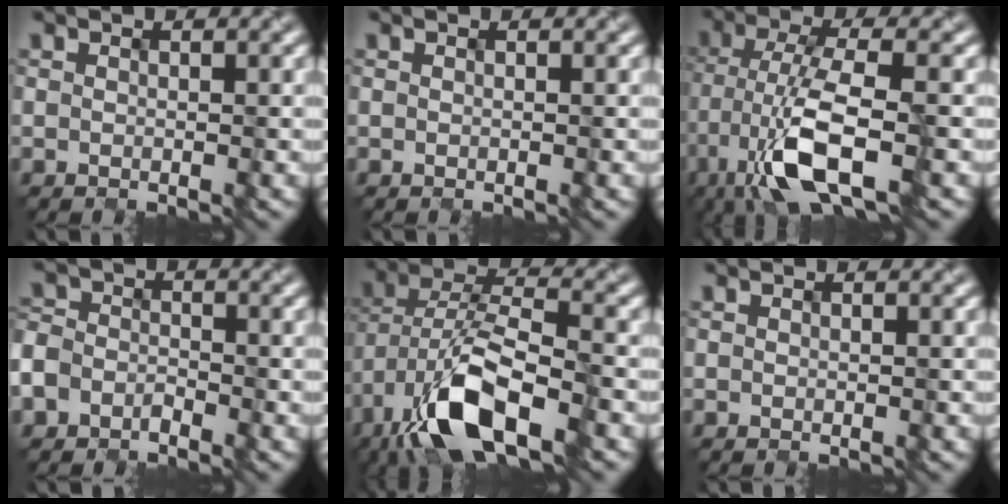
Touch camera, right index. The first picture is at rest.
{"total": 0.0}
{"total": 7.8, "force": [-3.9, 2.0, 6.5], "torque": [-0.130, 0.000, -0.076]}
{"total": 3.6, "force": [-2.0, 2.6, 1.3], "torque": [-0.012, -0.005, -0.044]}
{"total": 10.6, "force": [-6.1, 3.6, 7.9], "torque": [-0.157, 0.001, -0.114]}
{"total": 0.0}